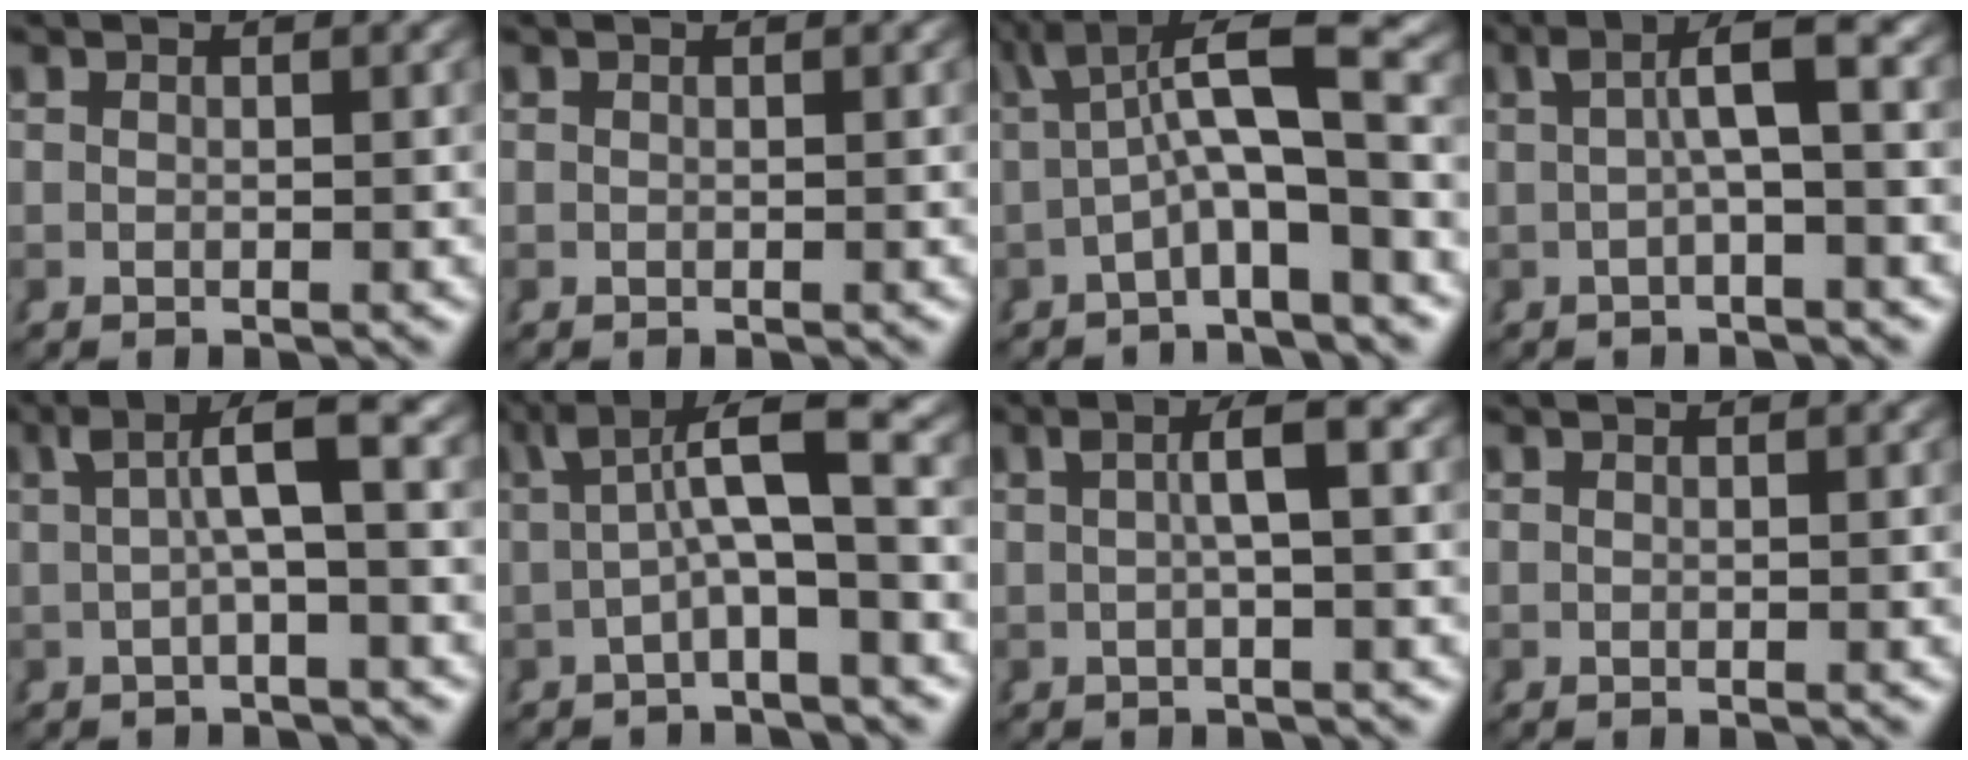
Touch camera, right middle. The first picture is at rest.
{"total": 0.0}
{"total": 8.7, "force": [1.3, 3.3, 8.0], "torque": [-0.116, 0.017, 0.019]}
{"total": 4.2, "force": [0.7, 0.3, 4.1], "torque": [-0.059, 0.017, 0.008]}
{"total": 4.7, "force": [1.0, 0.6, 4.5], "torque": [-0.064, 0.020, 0.012]}
{"total": 6.6, "force": [0.9, 1.7, 6.4], "torque": [-0.091, 0.019, 0.012]}
{"total": 3.3, "force": [0.5, -0.1, 3.2], "torque": [-0.046, 0.012, 0.007]}
{"total": 0.0}